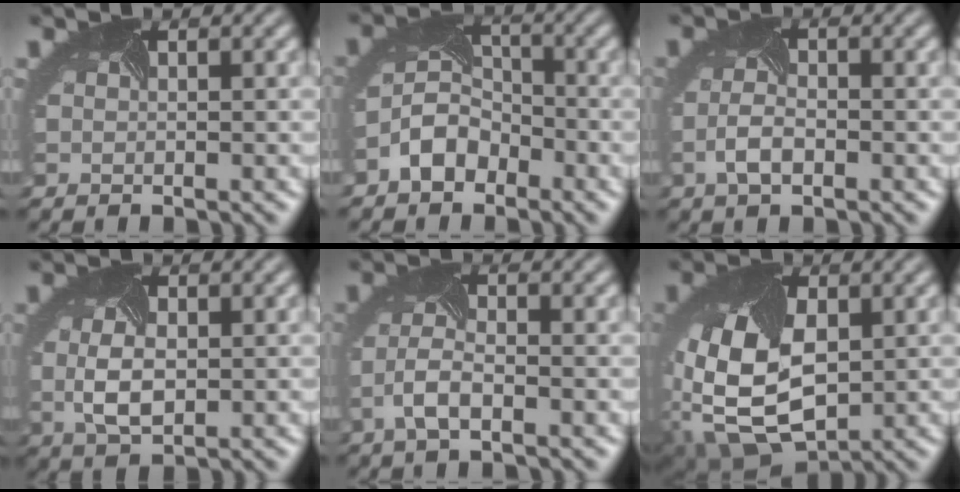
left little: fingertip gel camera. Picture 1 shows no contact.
{"total": 3.9, "force": [-2.5, 2.5, 1.8], "torque": [-0.039, 0.001, -0.053]}
{"total": 2.3, "force": [-1.1, 1.0, 1.8], "torque": [-0.048, -0.003, -0.021]}
{"total": 3.2, "force": [0.1, 1.8, 2.7], "torque": [-0.066, -0.001, 0.004]}
{"total": 3.0, "force": [-1.6, 0.9, 2.4], "torque": [-0.062, 0.001, -0.032]}
{"total": 10.2, "force": [-0.8, 6.3, 8.0], "torque": [-0.197, -0.019, -0.009]}